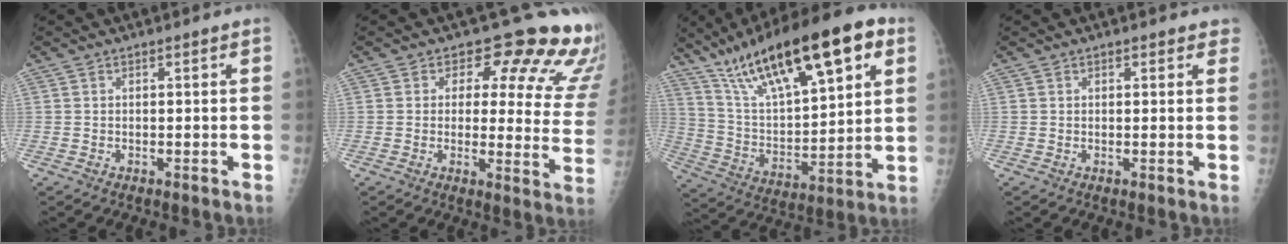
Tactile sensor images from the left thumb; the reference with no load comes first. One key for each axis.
{"total": 15.9, "fx": 12.1, "fy": 6.7, "fz": 7.9, "tx": -0.029, "ty": -0.082, "tz": 0.112}
{"total": 26.6, "fx": 14.4, "fy": 8.8, "fz": 20.5, "tx": -0.315, "ty": -0.019, "tz": 0.252}
{"total": 2.0, "fx": 1.3, "fy": 1.2, "fz": 1.0, "tx": 0.009, "ty": -0.002, "tz": 0.010}